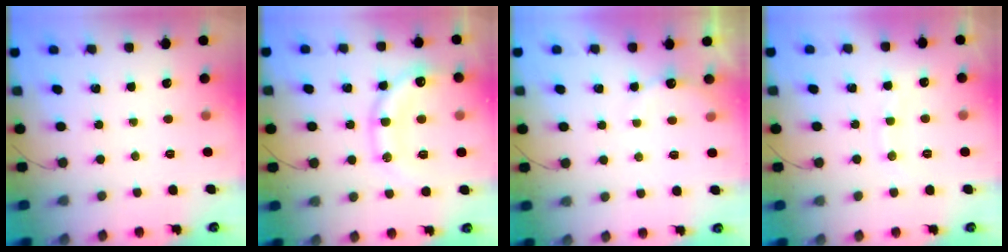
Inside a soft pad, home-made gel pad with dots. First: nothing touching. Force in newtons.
{"total": 16.1, "press": 16.0, "slide": 2.4}
{"total": 6.7, "press": 6.6, "slide": 1.3}
{"total": 7.2, "press": 7.1, "slide": 1.3}